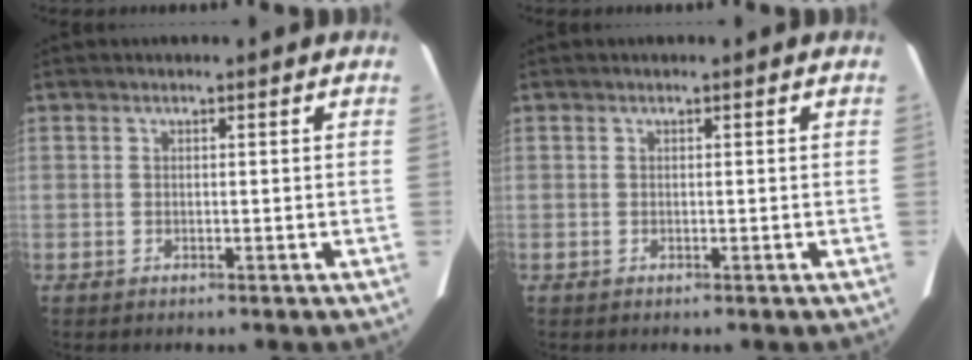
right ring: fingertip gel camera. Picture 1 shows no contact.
{"total": 0.0}